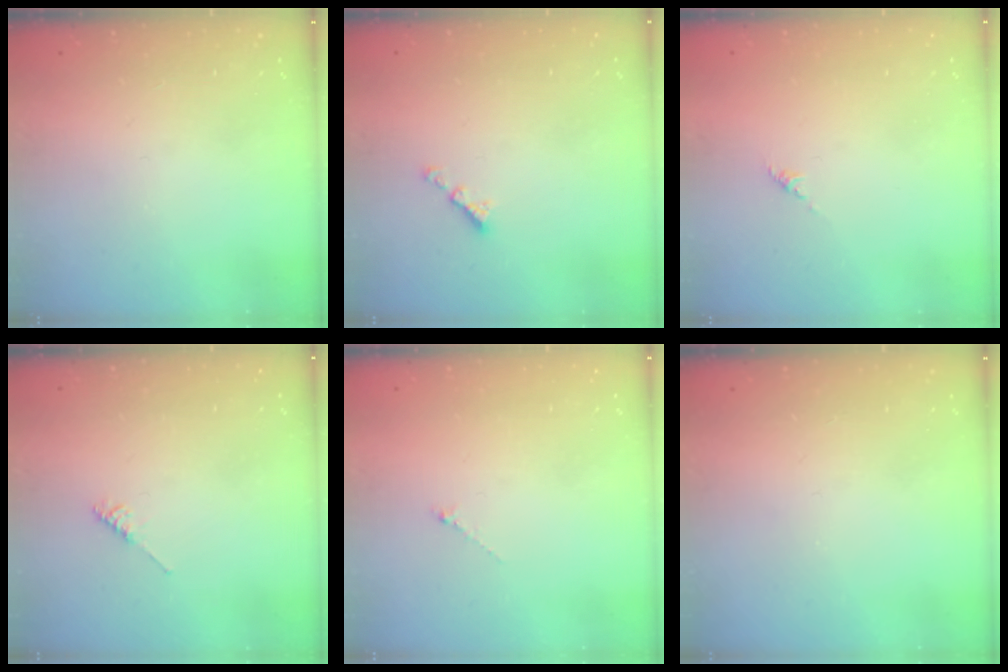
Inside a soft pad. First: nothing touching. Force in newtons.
{"total": 2.1, "press": 2.1, "slide": 0.4}
{"total": 0.0}
{"total": 2.2, "press": 2.2, "slide": 0.5}
{"total": 0.6, "press": 0.5, "slide": 0.3}
{"total": 0.0}